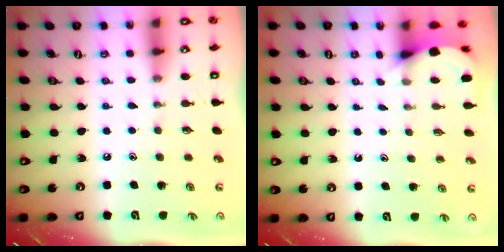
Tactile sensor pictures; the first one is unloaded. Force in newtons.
{"total": 4.4, "press": 4.4, "slide": 0.4}